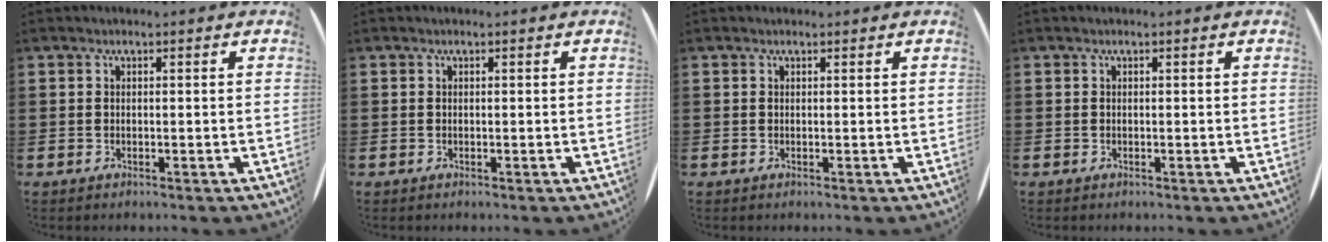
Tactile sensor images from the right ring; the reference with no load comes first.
{"total": 0.0}
{"total": 0.0}
{"total": 0.0}